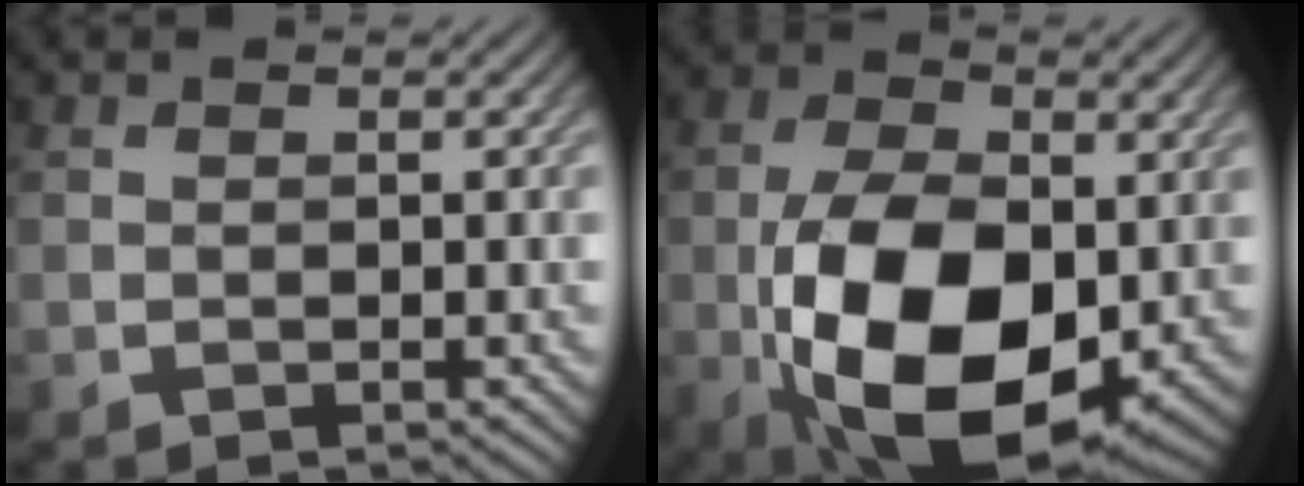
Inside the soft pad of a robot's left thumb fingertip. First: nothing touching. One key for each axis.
{"total": 15.5, "fx": -3.1, "fy": 9.0, "fz": 12.2, "tx": -0.233, "ty": -0.035, "tz": -0.053}